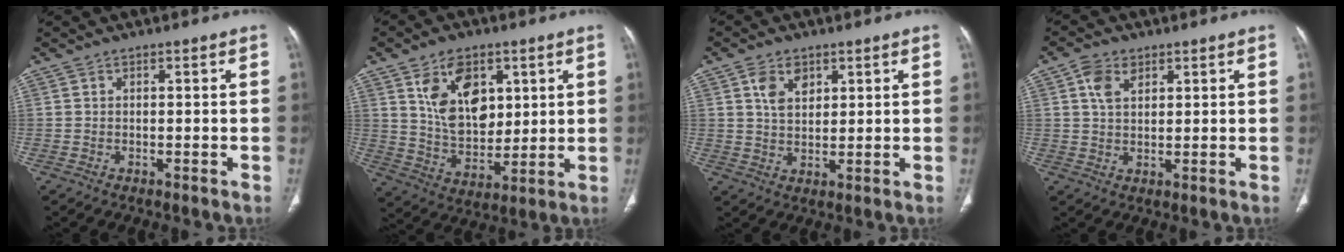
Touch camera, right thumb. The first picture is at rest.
{"total": 13.9, "force": [5.4, 8.9, 9.2], "torque": [-0.116, -0.031, 0.110]}
{"total": 5.5, "force": [2.6, 3.5, 3.3], "torque": [-0.043, -0.013, 0.049]}
{"total": 4.9, "force": [2.2, 3.2, 3.0], "torque": [-0.043, -0.005, 0.042]}